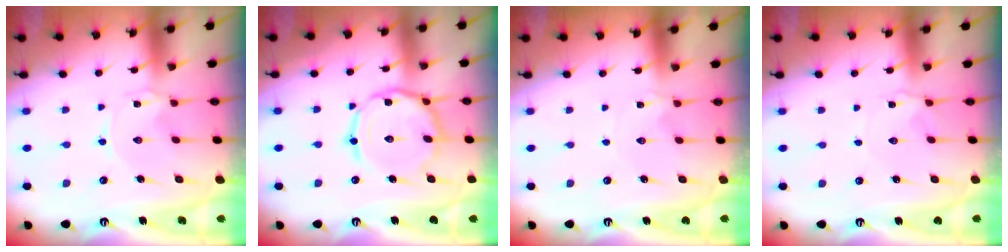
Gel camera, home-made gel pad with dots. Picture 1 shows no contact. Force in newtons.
{"total": 11.4, "press": 11.4, "slide": 0.7}
{"total": 0.0}
{"total": 2.0, "press": 1.9, "slide": 0.3}